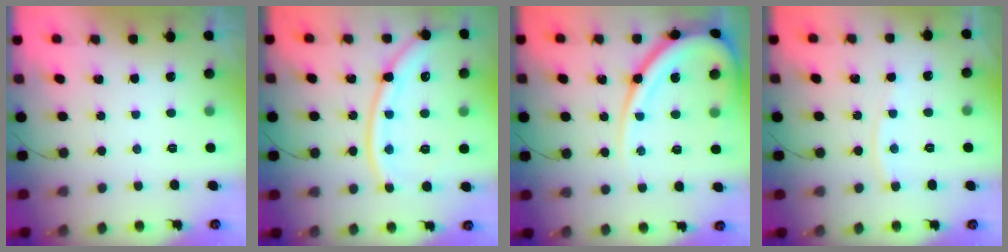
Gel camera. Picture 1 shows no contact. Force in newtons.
{"total": 15.3, "press": 15.2, "slide": 1.4}
{"total": 16.1, "press": 16.0, "slide": 1.8}
{"total": 3.3, "press": 3.2, "slide": 0.4}